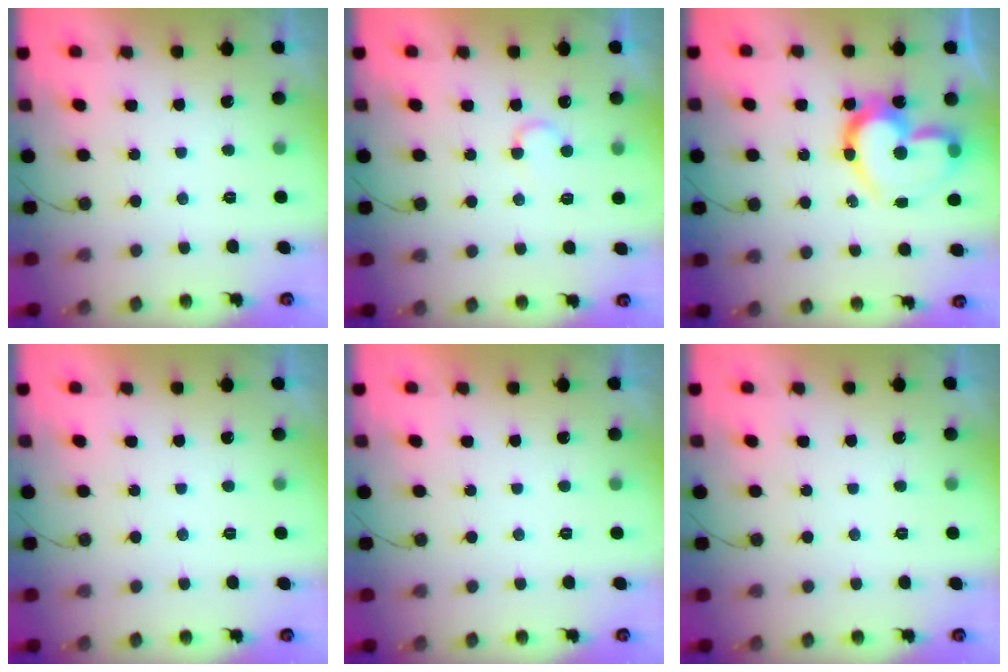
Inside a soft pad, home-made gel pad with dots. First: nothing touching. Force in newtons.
{"total": 4.8, "press": 4.8, "slide": 0.4}
{"total": 18.3, "press": 18.2, "slide": 1.3}
{"total": 1.7, "press": 1.7, "slide": 0.1}
{"total": 1.7, "press": 1.7, "slide": 0.0}
{"total": 0.0}